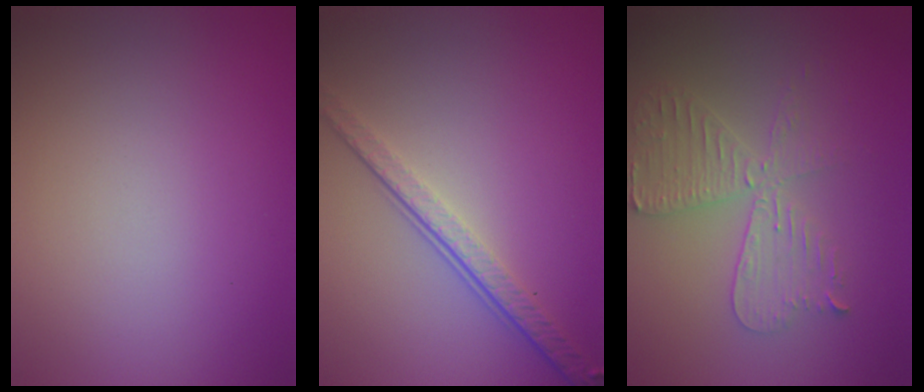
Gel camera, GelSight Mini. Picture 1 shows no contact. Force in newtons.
{"total": 4.0, "press": 2.7, "slide": 2.9}
{"total": 4.4, "press": 3.8, "slide": 2.1}